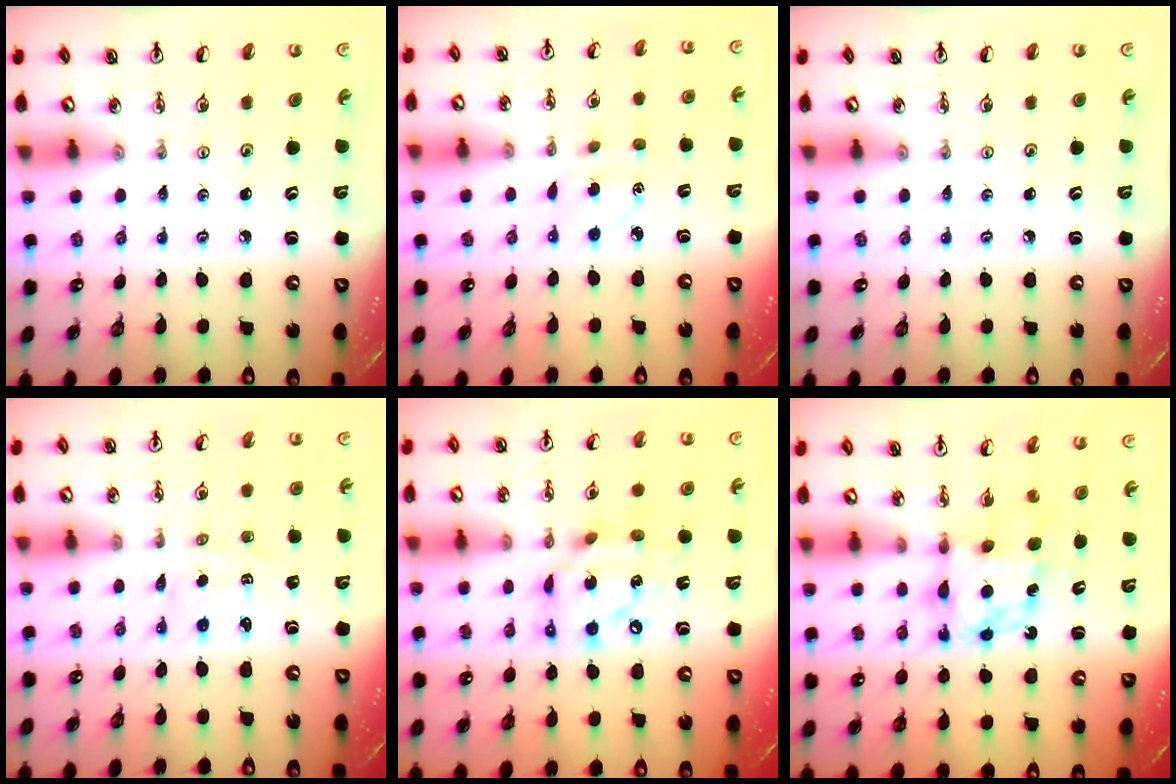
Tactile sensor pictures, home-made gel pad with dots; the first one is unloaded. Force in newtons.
{"total": 3.0, "press": 2.9, "slide": 0.8}
{"total": 0.0}
{"total": 1.8, "press": 1.7, "slide": 0.3}
{"total": 14.3, "press": 14.2, "slide": 1.8}
{"total": 6.8, "press": 6.8, "slide": 0.2}